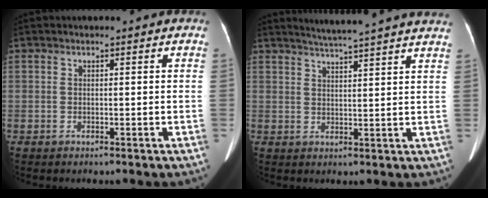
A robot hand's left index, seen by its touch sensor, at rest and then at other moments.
{"total": 14.1, "force": [13.0, -0.6, 5.5], "torque": [-0.094, -0.009, 0.162]}